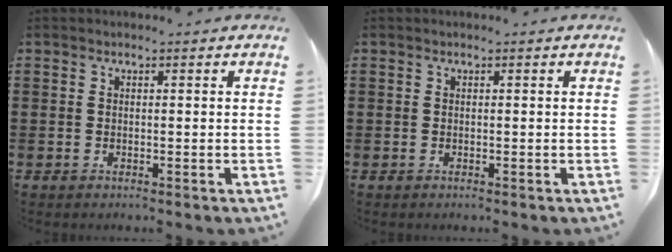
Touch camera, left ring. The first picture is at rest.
{"total": 0.0}